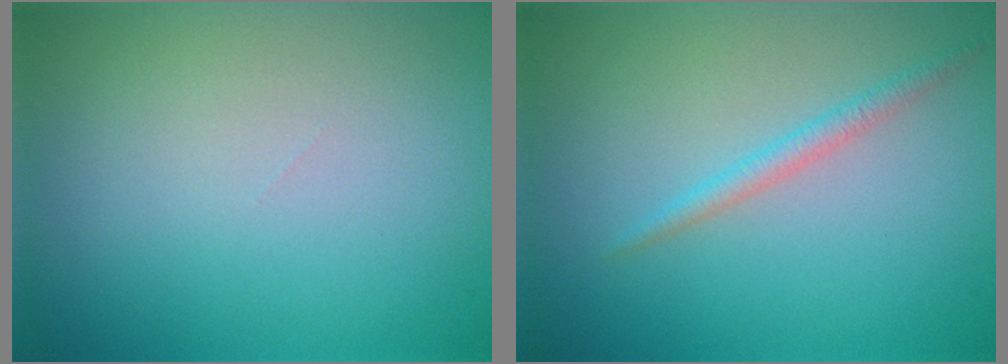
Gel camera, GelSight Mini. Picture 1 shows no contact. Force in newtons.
{"total": 1.3, "press": 1.3, "slide": 0.0}